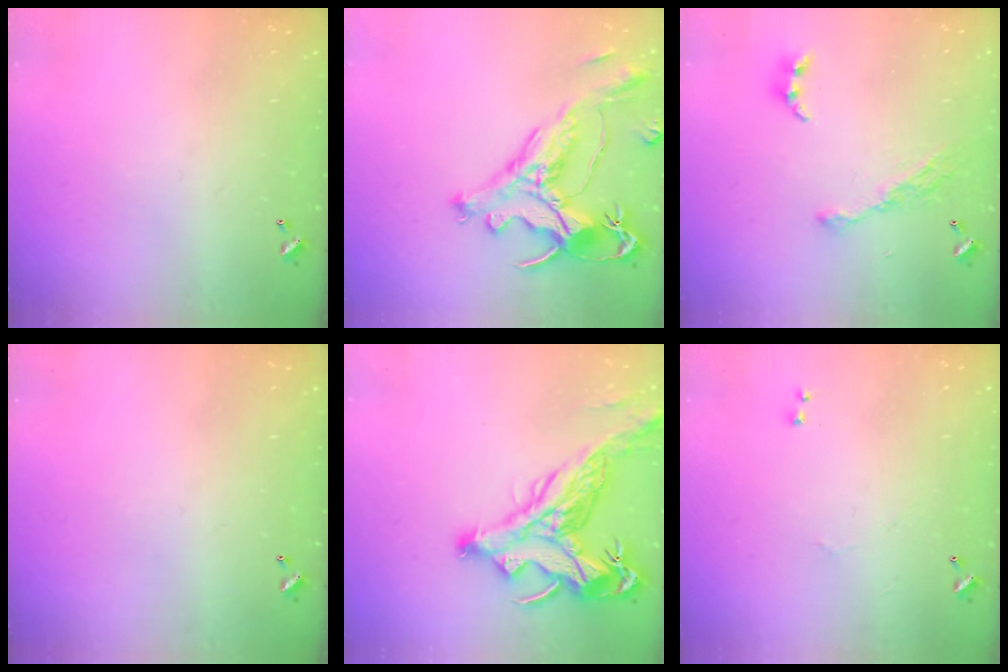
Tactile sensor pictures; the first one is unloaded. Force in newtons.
{"total": 2.1, "press": 1.6, "slide": 1.3}
{"total": 10.4, "press": 10.3, "slide": 1.2}
{"total": 0.0}
{"total": 9.2, "press": 8.8, "slide": 2.6}
{"total": 1.0, "press": 0.5, "slide": 0.8}